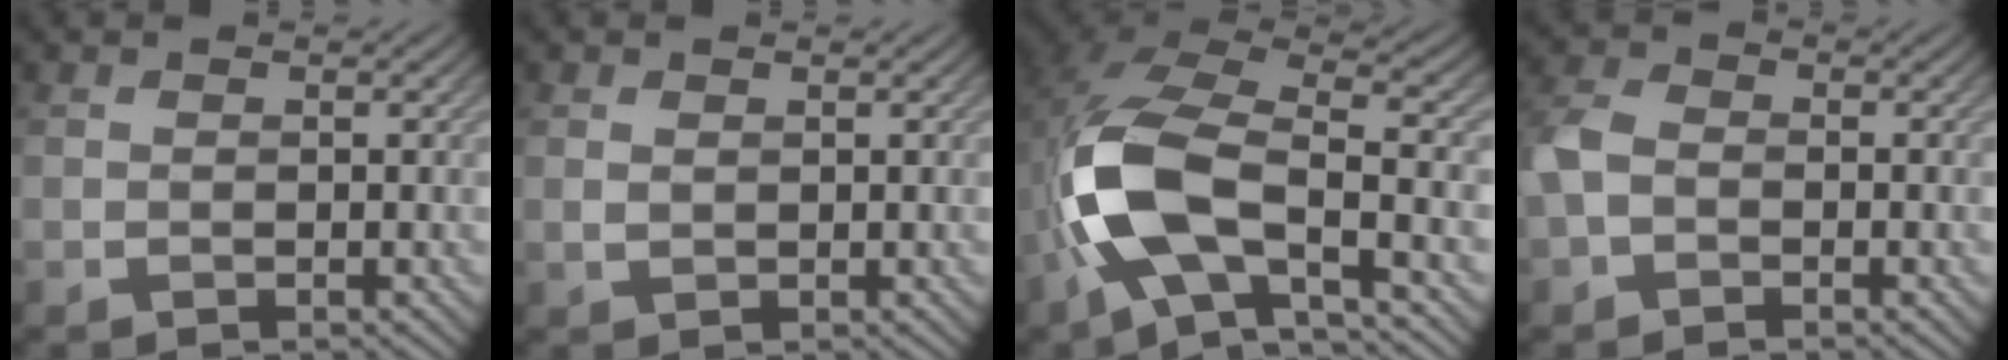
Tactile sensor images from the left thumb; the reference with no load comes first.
{"total": 1.0, "force": [0.4, 0.6, 0.6], "torque": [-0.016, -0.002, 0.012]}
{"total": 14.2, "force": [-4.3, 6.4, 11.9], "torque": [-0.257, -0.014, -0.088]}
{"total": 3.6, "force": [-1.2, 2.6, 2.2], "torque": [-0.056, 0.006, -0.036]}